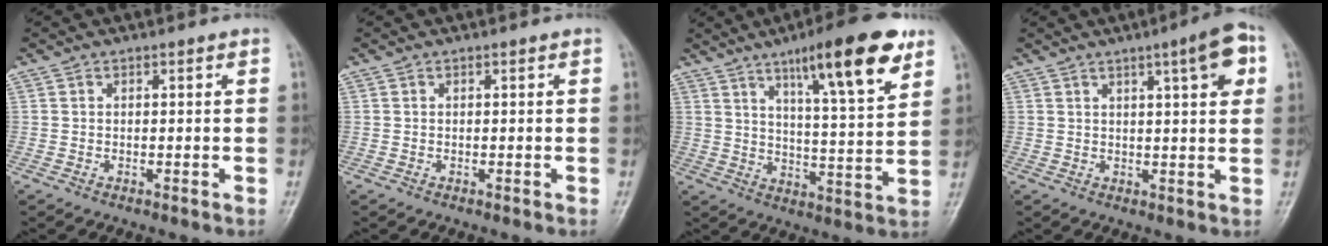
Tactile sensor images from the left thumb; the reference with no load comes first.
{"total": 0.0}
{"total": 16.9, "force": [9.8, 3.5, 13.4], "torque": [-0.184, -0.044, 0.153]}
{"total": 7.5, "force": [3.2, 1.3, 6.7], "torque": [-0.087, -0.004, 0.041]}